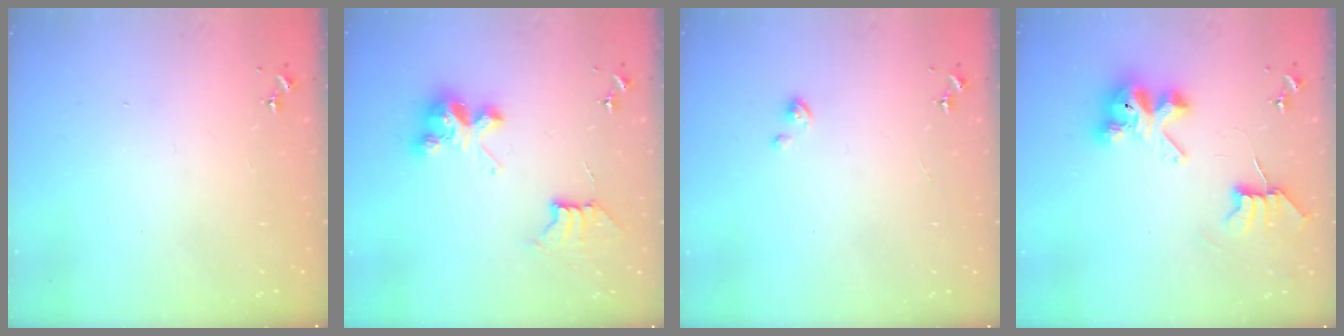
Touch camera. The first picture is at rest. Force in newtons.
{"total": 9.5, "press": 9.5, "slide": 0.7}
{"total": 1.4, "press": 1.4, "slide": 0.1}
{"total": 8.4, "press": 8.3, "slide": 0.7}